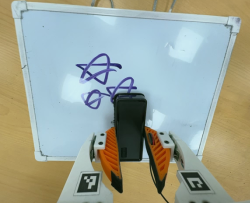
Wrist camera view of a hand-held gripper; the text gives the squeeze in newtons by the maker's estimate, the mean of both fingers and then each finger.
{"total": 4.5, "left": 3.2, "right": 5.8}